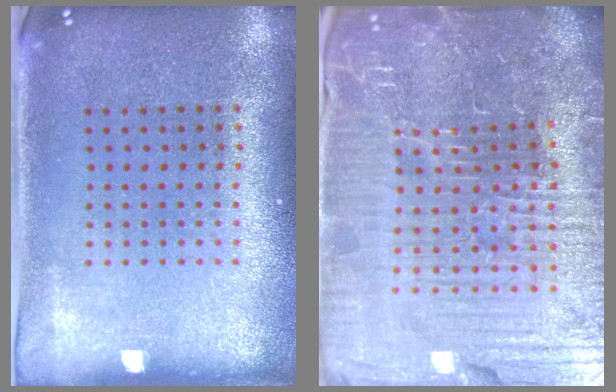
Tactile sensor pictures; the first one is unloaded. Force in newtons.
{"total": 7.6, "press": 6.7, "slide": 3.5}